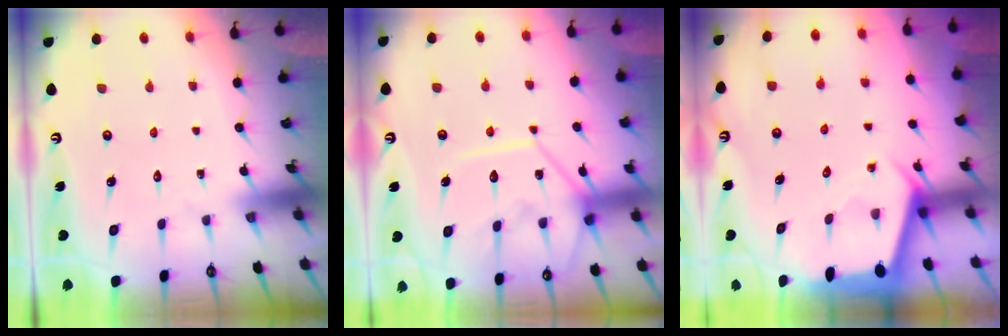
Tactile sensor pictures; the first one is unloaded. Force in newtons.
{"total": 12.3, "press": 12.2, "slide": 0.8}
{"total": 2.4, "press": 2.4, "slide": 0.3}